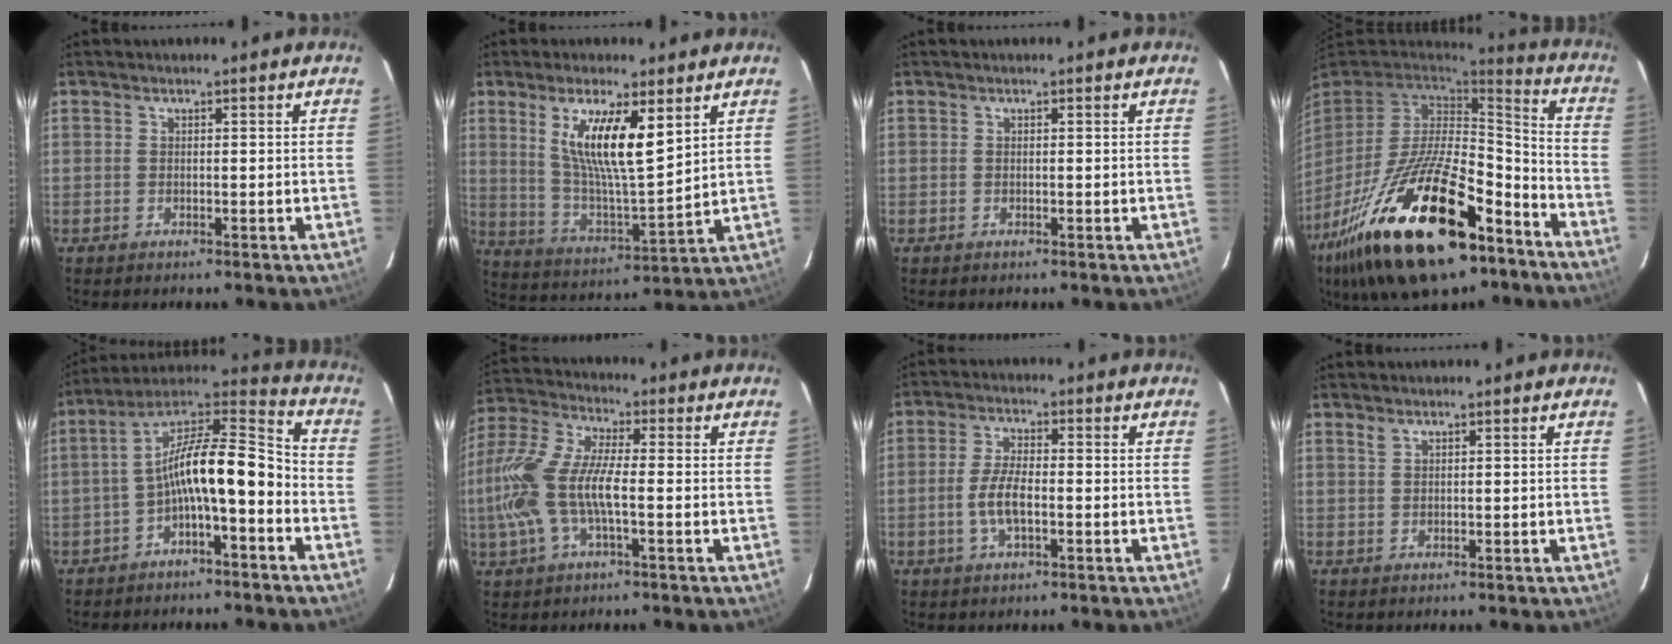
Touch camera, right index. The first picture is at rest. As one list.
[{"total": 13.6, "force": [6.2, 2.8, 11.8], "torque": [-0.215, -0.010, 0.121]}, {"total": 0.0}, {"total": 30.9, "force": [-18.0, 12.3, 21.9], "torque": [-0.420, -0.023, -0.287]}, {"total": 12.9, "force": [-4.7, 3.8, 11.4], "torque": [-0.206, 0.029, -0.083]}, {"total": 14.9, "force": [-2.5, 4.8, 13.9], "torque": [-0.295, 0.001, -0.052]}, {"total": 5.6, "force": [-1.6, 1.9, 5.0], "torque": [-0.106, 0.002, -0.031]}, {"total": 0.8, "force": [0.7, 0.2, 0.4], "torque": [-0.007, 0.001, 0.013]}]